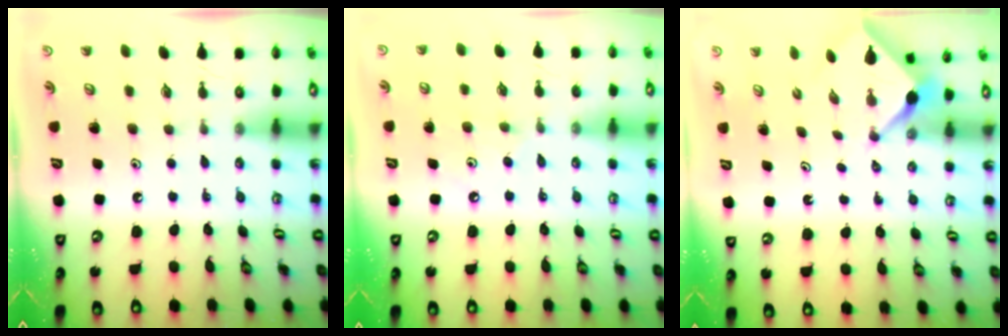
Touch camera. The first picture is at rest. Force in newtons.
{"total": 6.7, "press": 6.7, "slide": 1.0}
{"total": 2.5, "press": 2.5, "slide": 0.3}